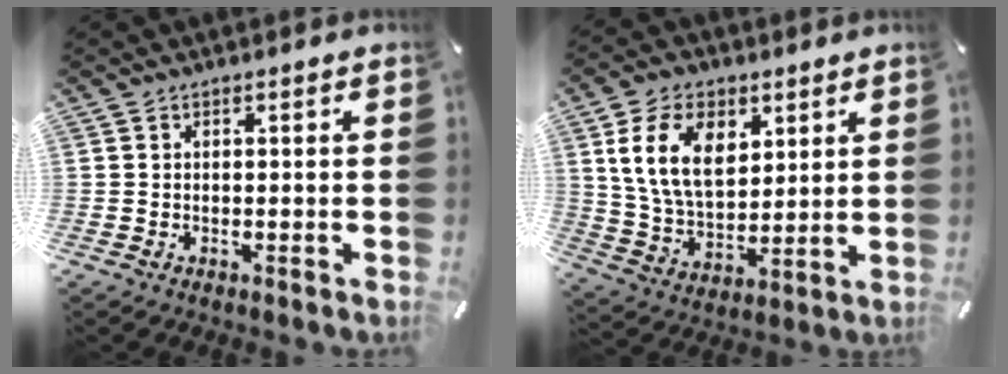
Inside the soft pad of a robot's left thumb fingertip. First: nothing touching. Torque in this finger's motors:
{"motor_torque": [2.32, 2.17, 1.41, -1.36, 0.27]}